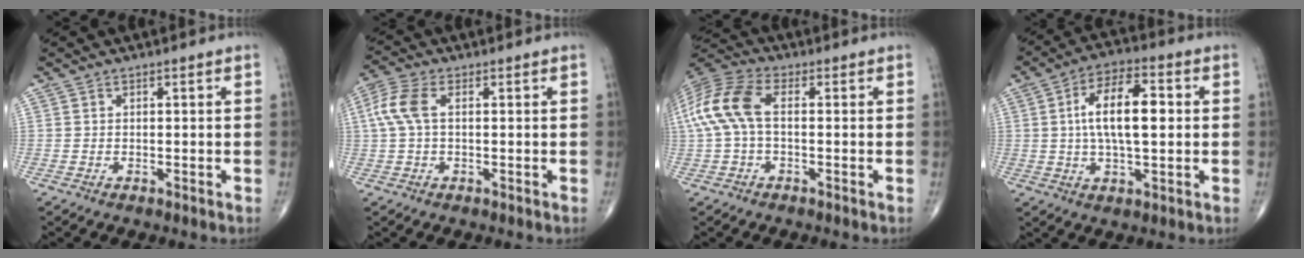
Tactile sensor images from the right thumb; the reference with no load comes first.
{"total": 6.3, "force": [1.1, 3.3, 5.2], "torque": [-0.141, 0.022, 0.019]}
{"total": 11.6, "force": [0.5, 6.2, 9.7], "torque": [-0.227, 0.033, 0.005]}
{"total": 12.5, "force": [1.3, 5.3, 11.3], "torque": [-0.194, 0.013, 0.017]}